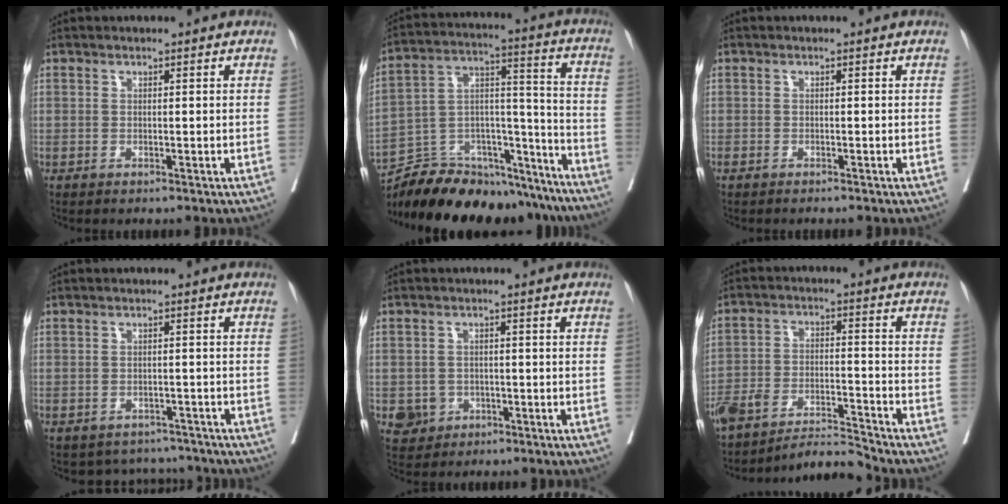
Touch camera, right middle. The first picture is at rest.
{"total": 29.2, "force": [-25.9, 8.1, 10.7], "torque": [-0.170, 0.003, -0.391]}
{"total": 1.3, "force": [-1.2, 0.1, 0.5], "torque": [-0.009, -0.001, -0.018]}
{"total": 5.9, "force": [-5.4, 2.4, -0.4], "torque": [0.016, 0.022, -0.063]}
{"total": 4.0, "force": [-1.5, 3.6, 0.7], "torque": [-0.002, 0.008, -0.020]}
{"total": 9.3, "force": [-9.0, -1.0, 2.0], "torque": [-0.036, 0.015, -0.163]}